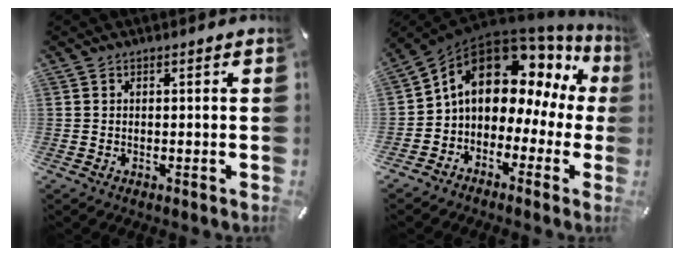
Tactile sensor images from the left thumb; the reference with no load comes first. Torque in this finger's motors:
{"motor_torque": [1.39, 2.65, 1.64, -1.13, 0.46]}